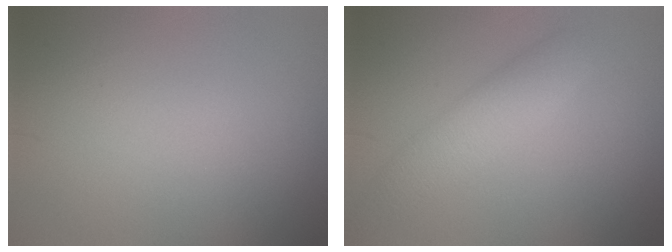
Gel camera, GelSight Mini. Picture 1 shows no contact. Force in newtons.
{"total": 3.6, "press": 3.6, "slide": 0.1}